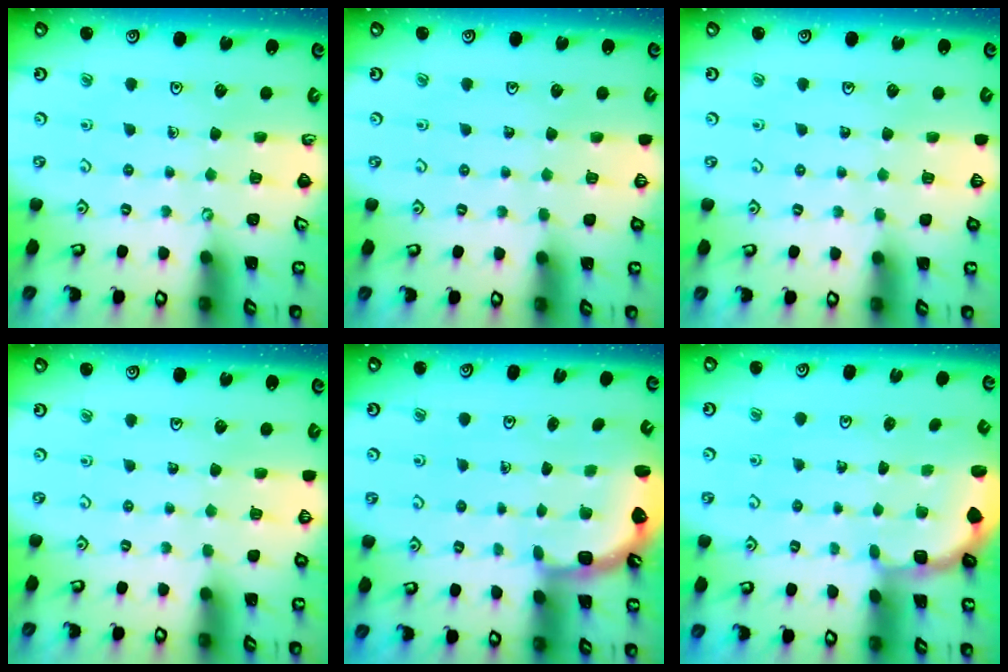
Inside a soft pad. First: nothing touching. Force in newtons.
{"total": 0.0}
{"total": 0.0}
{"total": 0.0}
{"total": 2.6, "press": 2.3, "slide": 1.3}
{"total": 1.9, "press": 1.8, "slide": 0.7}